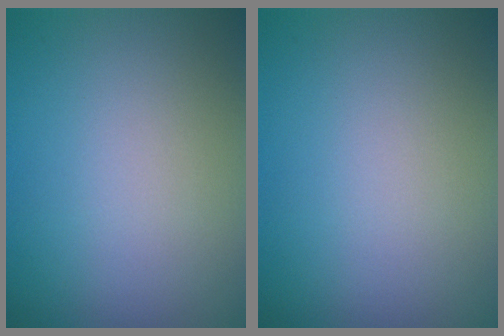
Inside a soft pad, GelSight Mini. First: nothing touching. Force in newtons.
{"total": 0.0}